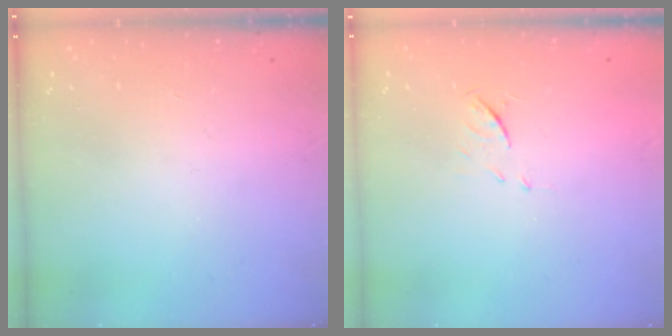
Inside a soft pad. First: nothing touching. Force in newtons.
{"total": 5.8, "press": 5.8, "slide": 0.5}